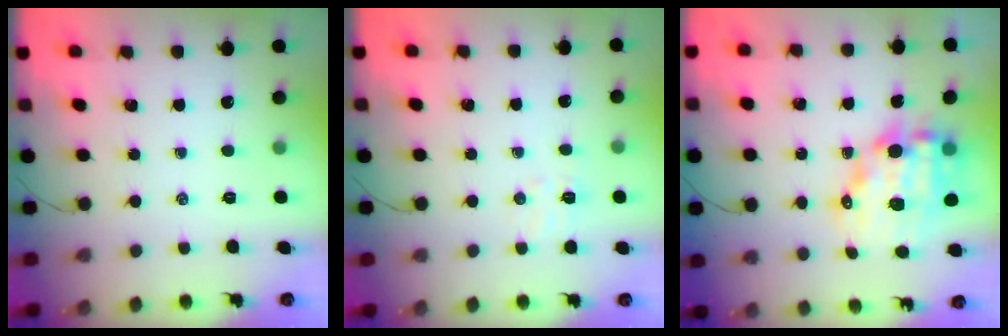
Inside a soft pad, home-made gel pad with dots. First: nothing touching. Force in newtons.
{"total": 4.5, "press": 4.4, "slide": 1.0}
{"total": 14.7, "press": 14.4, "slide": 3.0}